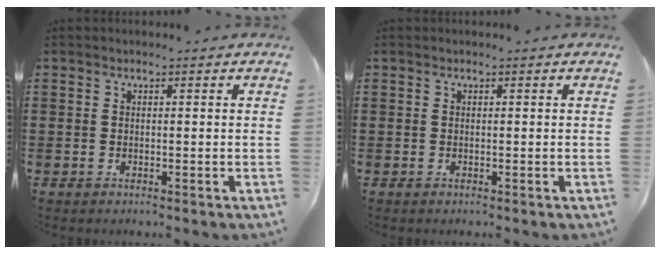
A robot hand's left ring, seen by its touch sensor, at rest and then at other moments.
{"total": 0.0}